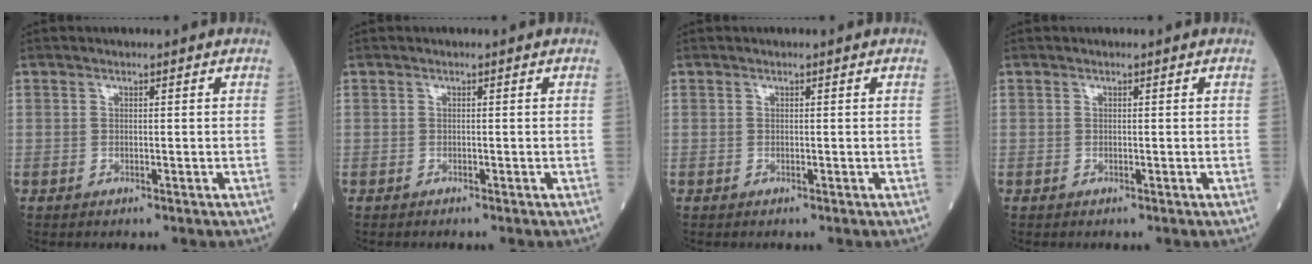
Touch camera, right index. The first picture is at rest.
{"total": 0.0}
{"total": 0.0}
{"total": 0.0}